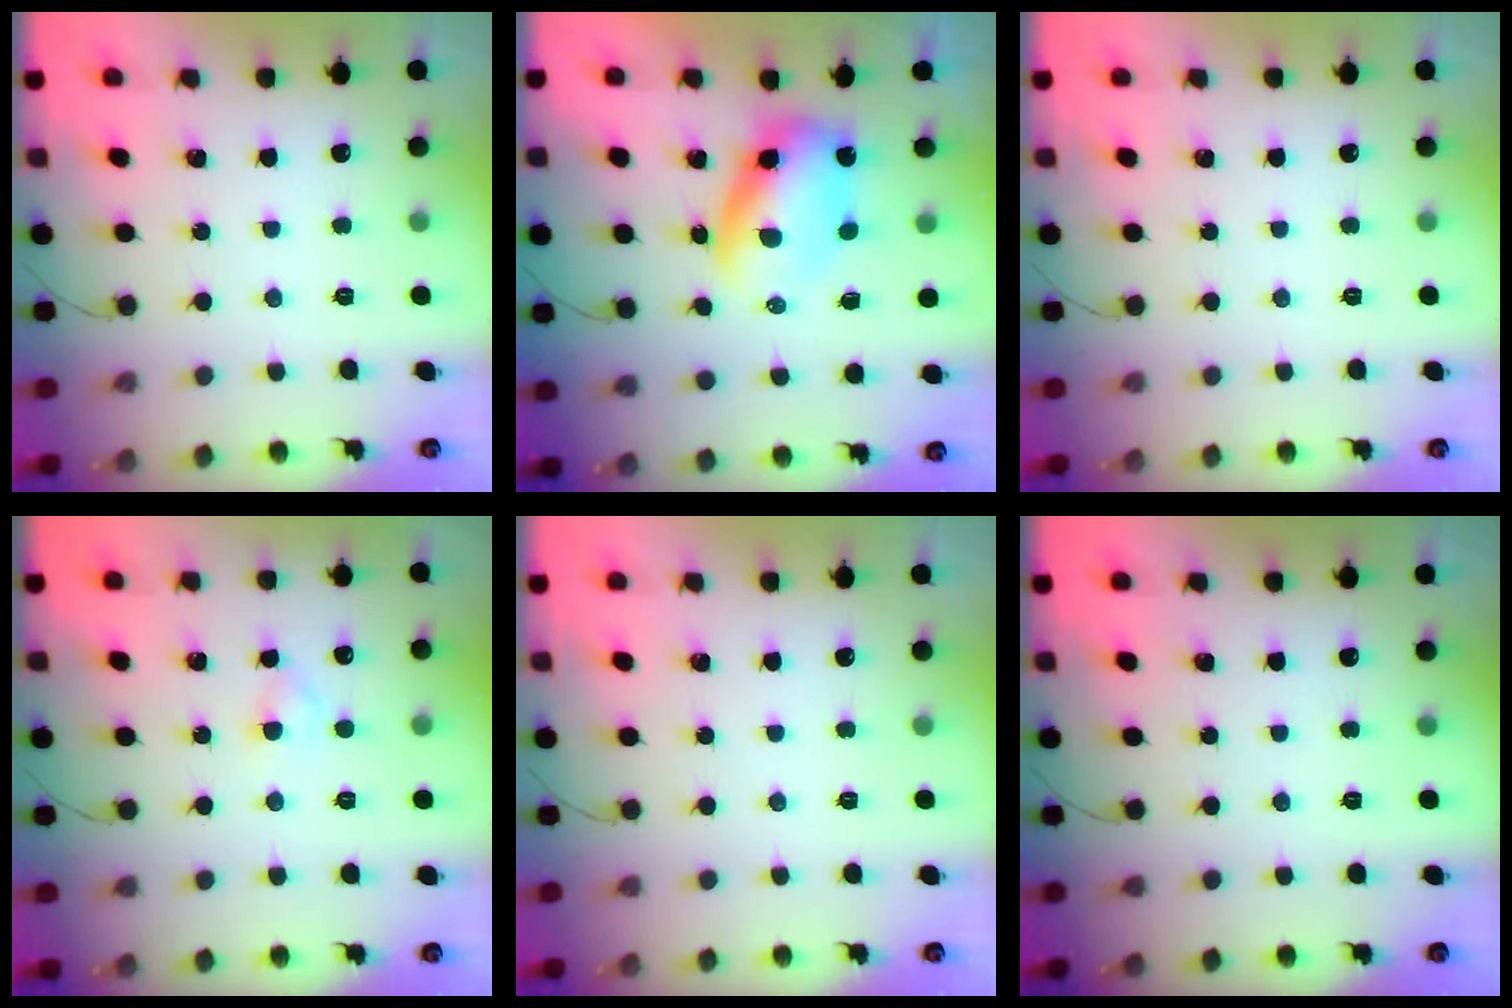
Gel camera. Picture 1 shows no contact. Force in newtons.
{"total": 6.6, "press": 6.3, "slide": 1.9}
{"total": 0.0}
{"total": 1.6, "press": 1.4, "slide": 0.8}
{"total": 0.0}
{"total": 0.0}